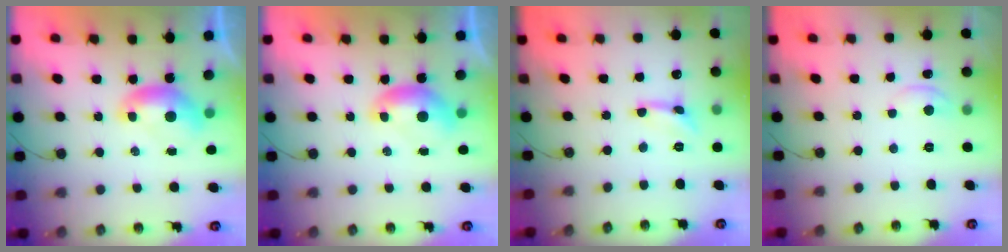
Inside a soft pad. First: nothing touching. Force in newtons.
{"total": 0.0}
{"total": 0.9, "press": 0.8, "slide": 0.3}
{"total": 1.3, "press": 1.2, "slide": 0.2}